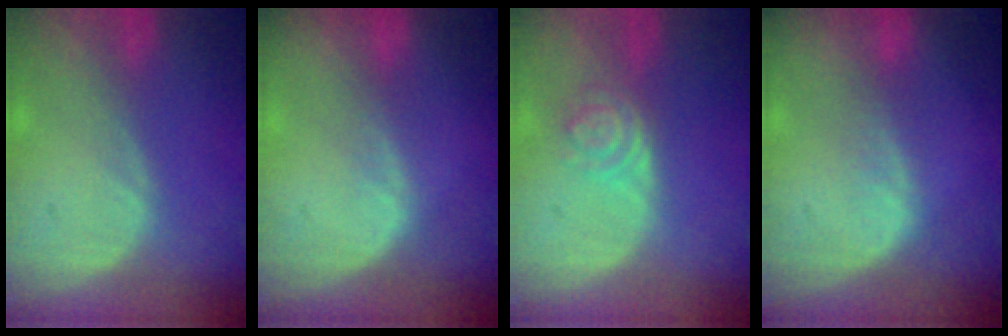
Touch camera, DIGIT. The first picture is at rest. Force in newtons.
{"total": 2.0, "press": 1.1, "slide": 1.7}
{"total": 4.3, "press": 3.7, "slide": 2.2}
{"total": 2.0, "press": 2.0, "slide": 0.1}